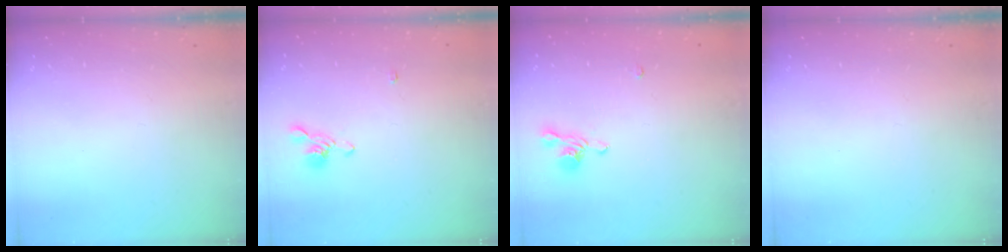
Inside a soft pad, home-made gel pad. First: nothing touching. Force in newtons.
{"total": 2.0, "press": 1.8, "slide": 0.8}
{"total": 4.8, "press": 4.8, "slide": 0.2}
{"total": 0.0}